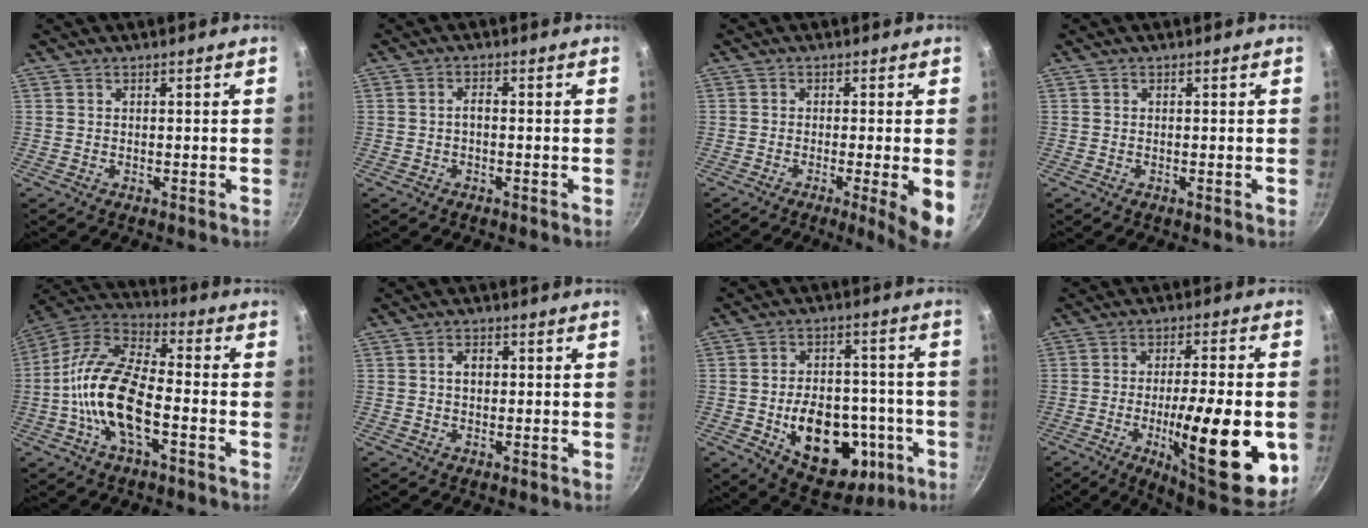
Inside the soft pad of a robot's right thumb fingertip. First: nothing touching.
{"total": 1.6, "force": [-0.5, 0.7, 1.3], "torque": [-0.022, 0.012, -0.009]}
{"total": 6.9, "force": [-1.8, 0.3, 6.7], "torque": [-0.096, -0.004, -0.027]}
{"total": 0.0}
{"total": 17.0, "force": [-4.1, 7.6, 14.6], "torque": [-0.271, 0.041, -0.097]}
{"total": 2.7, "force": [0.3, 1.9, 1.8], "torque": [-0.018, 0.006, 0.003]}
{"total": 20.0, "force": [-5.6, 13.2, 14.0], "torque": [-0.167, 0.029, -0.065]}
{"total": 22.7, "force": [-5.4, 6.0, 21.2], "torque": [-0.286, 0.006, -0.075]}